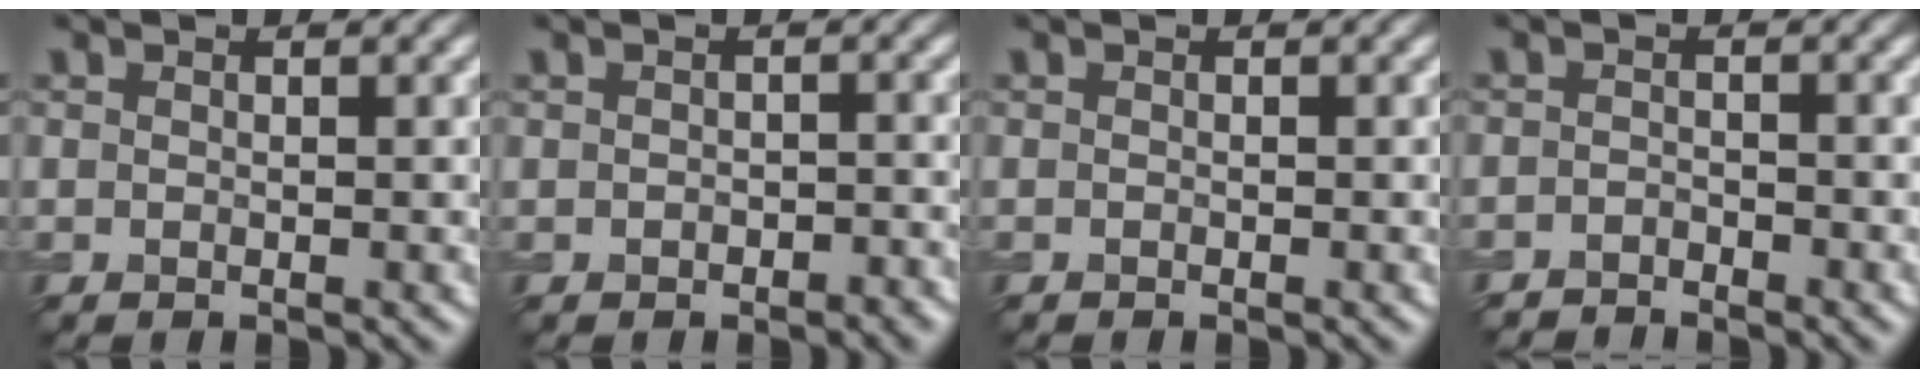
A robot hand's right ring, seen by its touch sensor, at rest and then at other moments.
{"total": 1.2, "force": [-0.5, 0.9, 0.6], "torque": [-0.008, -0.004, -0.008]}
{"total": 0.0}
{"total": 1.6, "force": [-1.5, 0.4, 0.1], "torque": [0.001, 0.002, -0.031]}